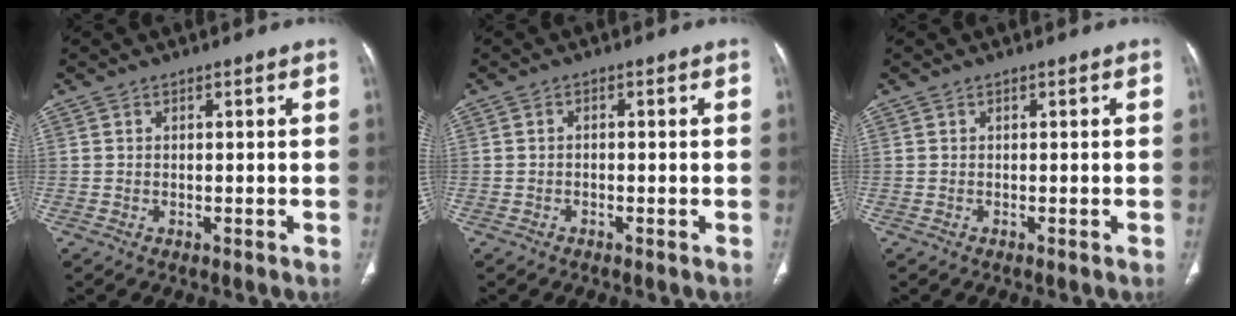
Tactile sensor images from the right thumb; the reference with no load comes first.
{"total": 0.6, "force": [-0.3, 0.4, 0.4], "torque": [-0.003, 0.001, -0.008]}
{"total": 0.0}